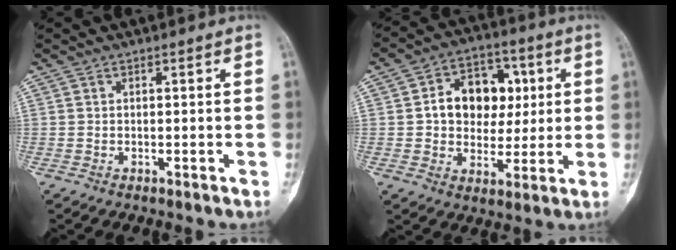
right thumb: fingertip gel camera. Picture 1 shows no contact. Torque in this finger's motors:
{"motor_torque": [1.32, 1.47, 0.51, -0.36, 0.04]}